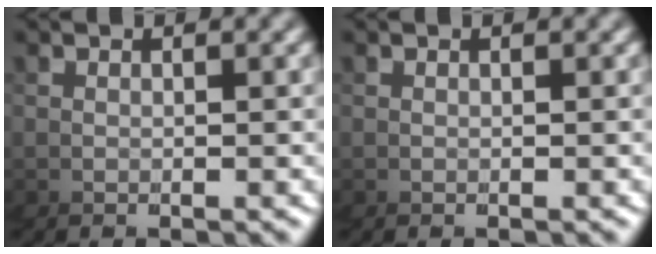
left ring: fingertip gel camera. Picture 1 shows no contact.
{"total": 0.0}